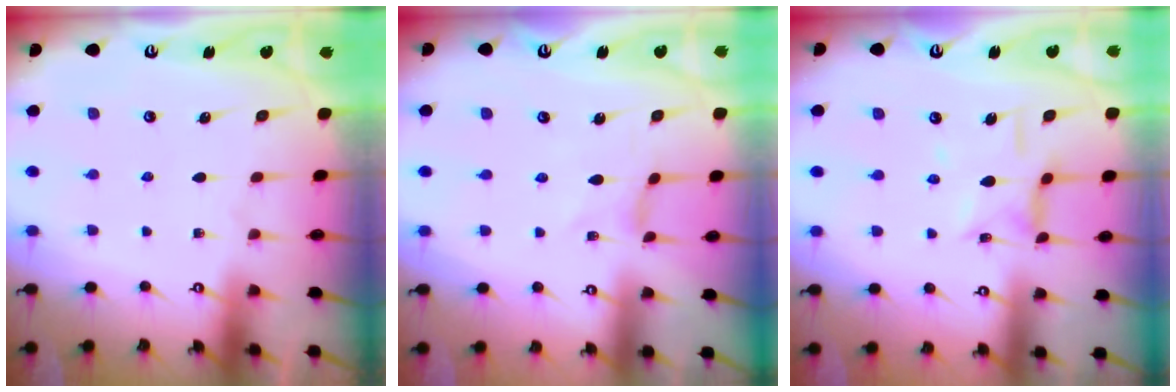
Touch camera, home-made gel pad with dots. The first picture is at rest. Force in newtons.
{"total": 0.0}
{"total": 6.7, "press": 6.7, "slide": 0.4}